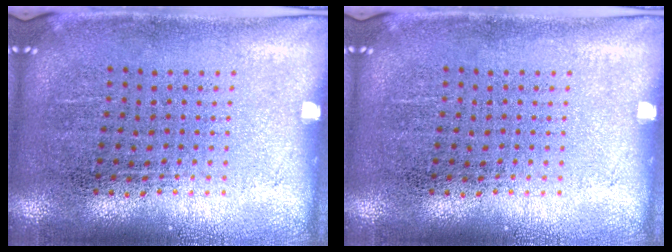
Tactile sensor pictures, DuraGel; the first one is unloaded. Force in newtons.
{"total": 0.0}